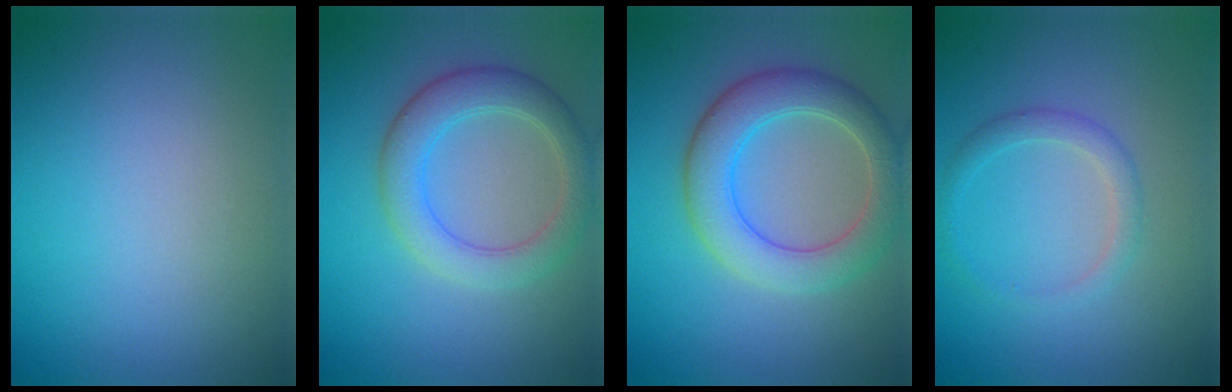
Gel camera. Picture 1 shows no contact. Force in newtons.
{"total": 4.5, "press": 4.5, "slide": 0.3}
{"total": 5.7, "press": 5.7, "slide": 0.5}
{"total": 1.8, "press": 1.8, "slide": 0.2}